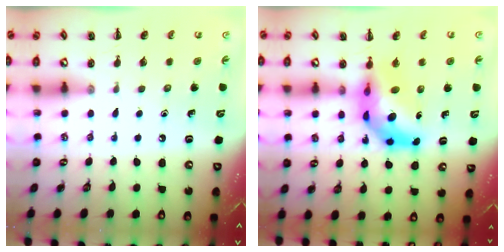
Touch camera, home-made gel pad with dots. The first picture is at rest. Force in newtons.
{"total": 10.4, "press": 9.8, "slide": 3.6}